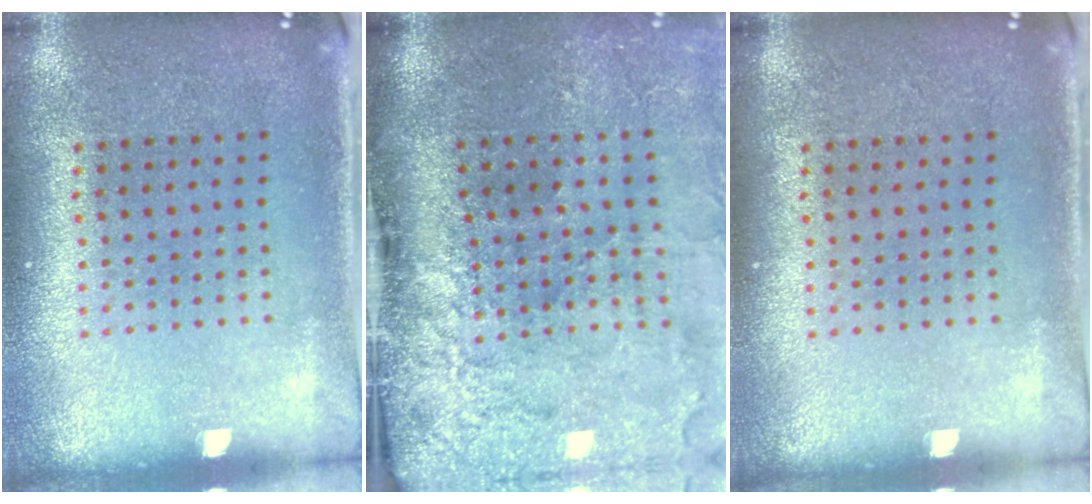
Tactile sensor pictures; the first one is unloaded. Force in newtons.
{"total": 4.7, "press": 3.6, "slide": 3.0}
{"total": 0.0}